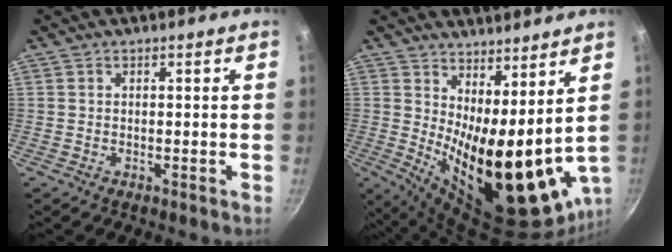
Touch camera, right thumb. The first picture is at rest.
{"total": 19.2, "force": [5.3, 7.3, 16.9], "torque": [-0.221, -0.056, 0.098]}